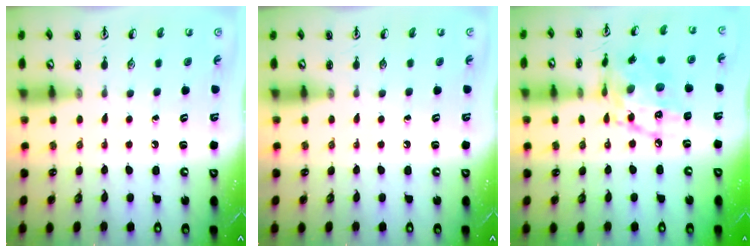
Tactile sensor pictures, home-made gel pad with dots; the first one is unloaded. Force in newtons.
{"total": 0.0}
{"total": 15.0, "press": 15.0, "slide": 0.9}